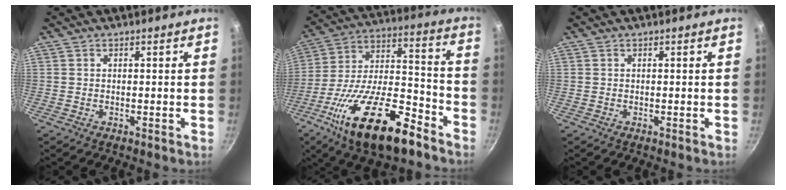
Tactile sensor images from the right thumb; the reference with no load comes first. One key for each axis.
{"total": 24.2, "fx": -13.7, "fy": 9.6, "fz": 17.5, "tx": -0.274, "ty": 0.062, "tz": -0.238}
{"total": 0.0}